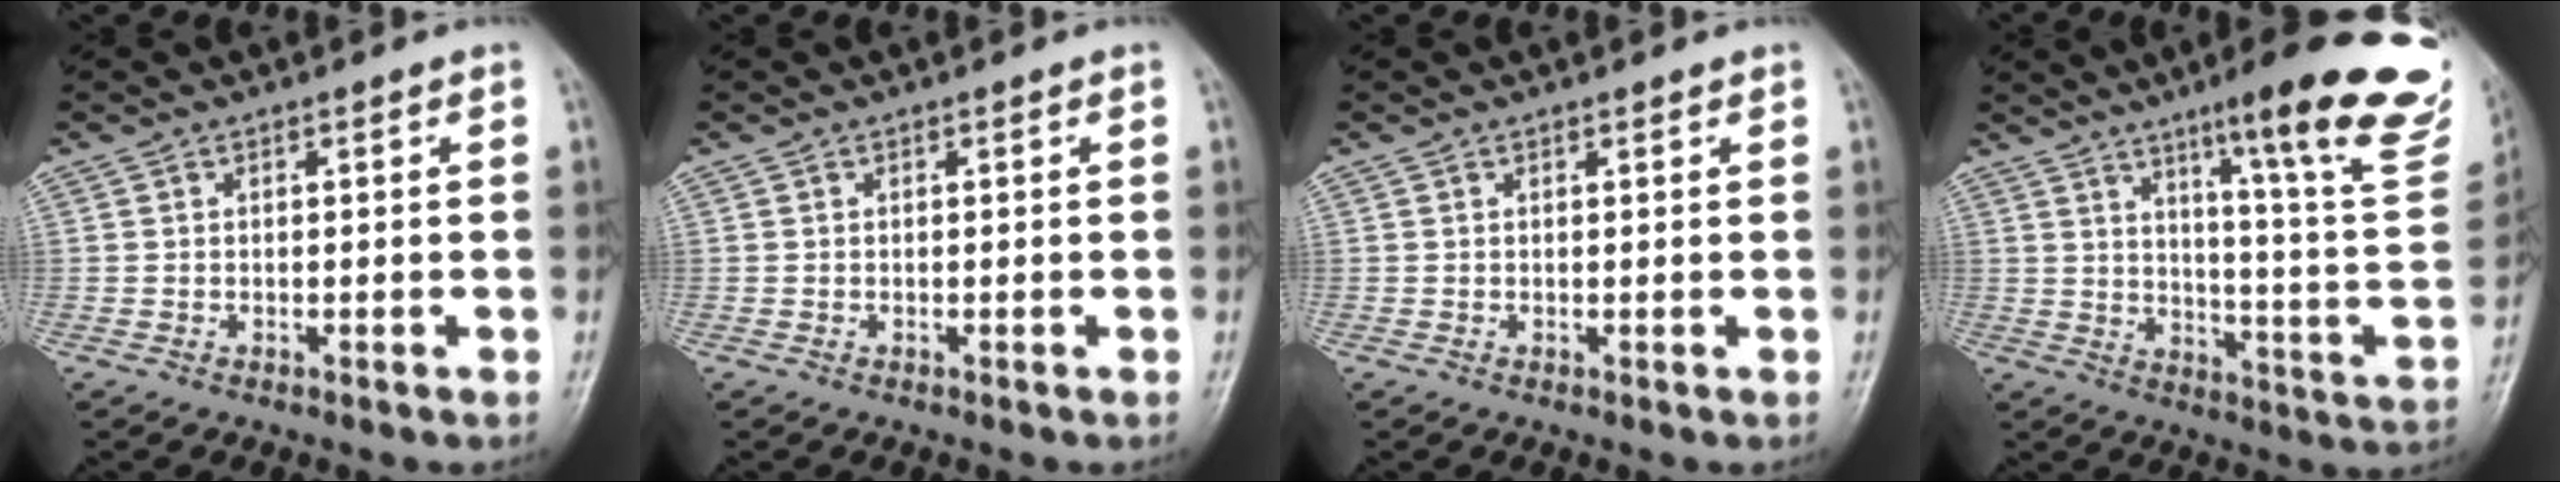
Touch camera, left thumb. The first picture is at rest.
{"total": 0.0}
{"total": 0.6, "force": [0.5, 0.2, 0.2], "torque": [-0.005, -0.003, 0.007]}
{"total": 24.4, "force": [15.3, 3.3, 18.7], "torque": [-0.225, -0.073, 0.207]}